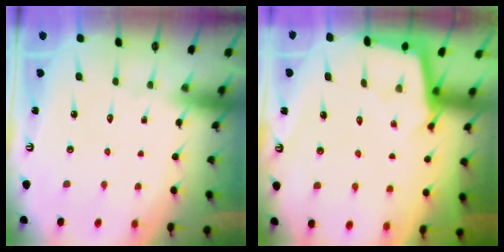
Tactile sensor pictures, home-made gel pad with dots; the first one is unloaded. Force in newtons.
{"total": 2.3, "press": 2.3, "slide": 0.2}